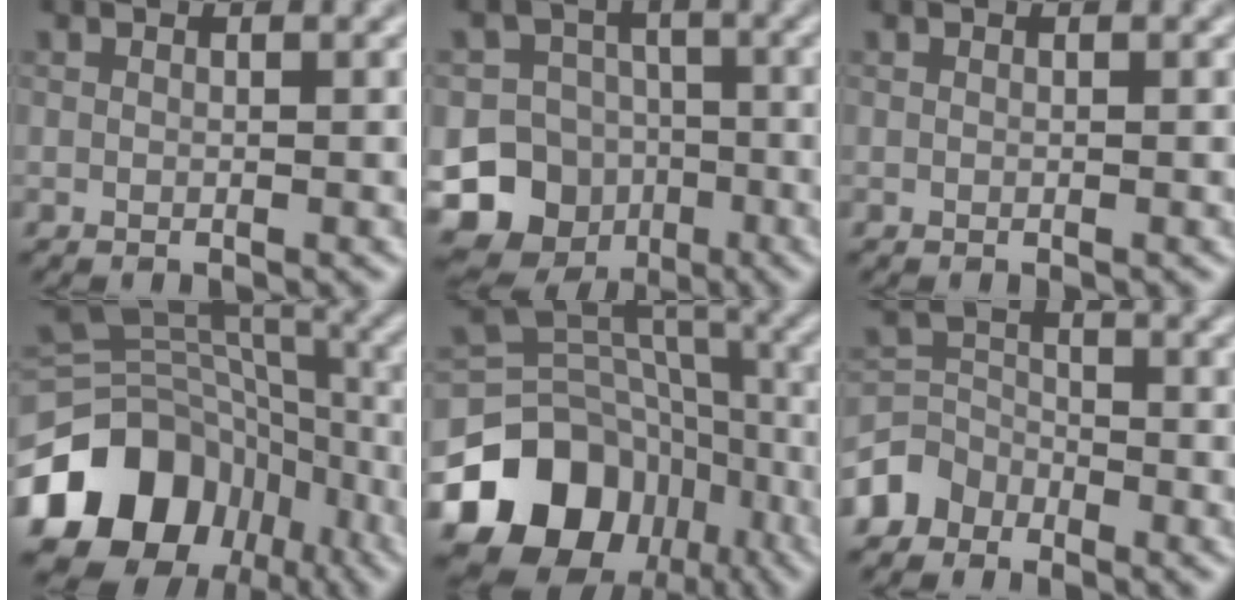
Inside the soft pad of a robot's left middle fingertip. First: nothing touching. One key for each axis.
{"total": 18.8, "fx": -7.9, "fy": 16.8, "fz": 2.9, "tx": -0.076, "ty": -0.050, "tz": -0.136}
{"total": 0.0}
{"total": 15.2, "fx": -7.7, "fy": 11.7, "fz": 6.1, "tx": -0.135, "ty": 0.005, "tz": -0.122}
{"total": 14.8, "fx": -7.6, "fy": 11.3, "fz": 5.8, "tx": -0.125, "ty": 0.004, "tz": -0.121}
{"total": 2.8, "fx": -2.1, "fy": 1.9, "fz": 0.1, "tx": 0.002, "ty": 0.011, "tz": -0.050}